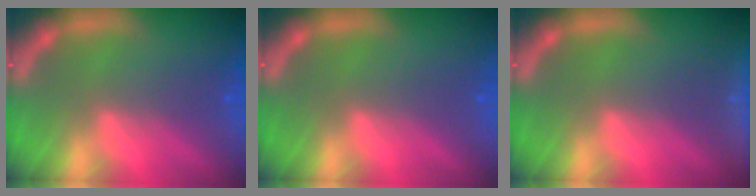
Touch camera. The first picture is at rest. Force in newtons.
{"total": 0.0}
{"total": 7.9}